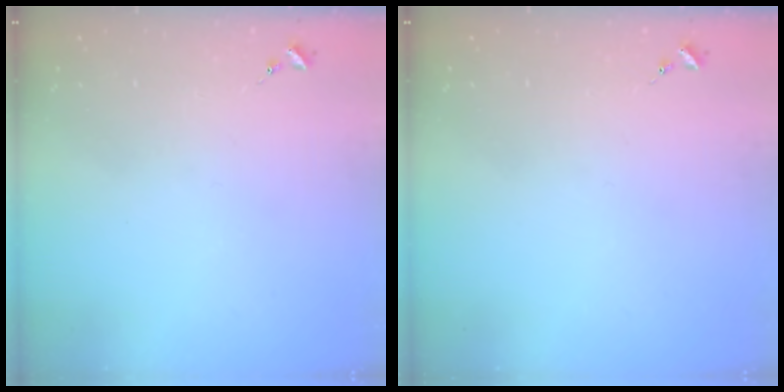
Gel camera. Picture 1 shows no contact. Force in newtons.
{"total": 0.0}